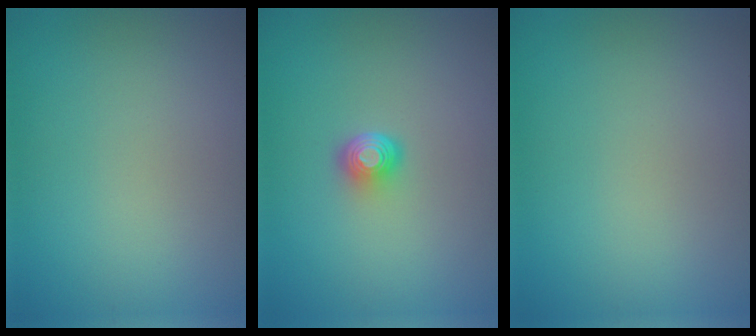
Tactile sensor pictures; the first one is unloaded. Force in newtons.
{"total": 2.0, "press": 1.3, "slide": 1.6}
{"total": 0.0}